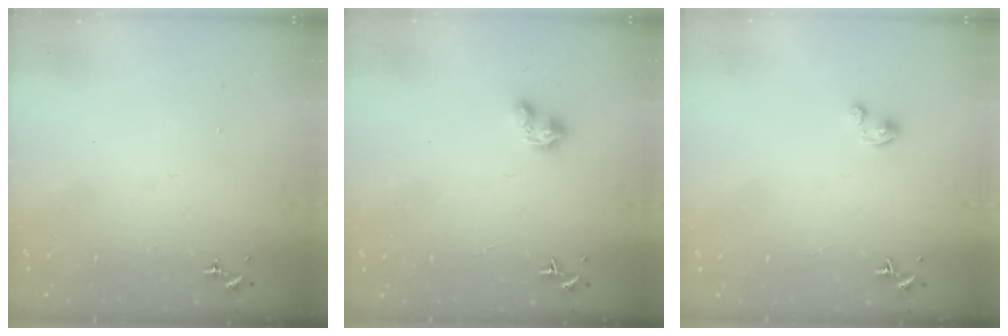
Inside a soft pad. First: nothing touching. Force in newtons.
{"total": 3.4, "press": 3.3, "slide": 0.7}
{"total": 2.5, "press": 2.5, "slide": 0.3}